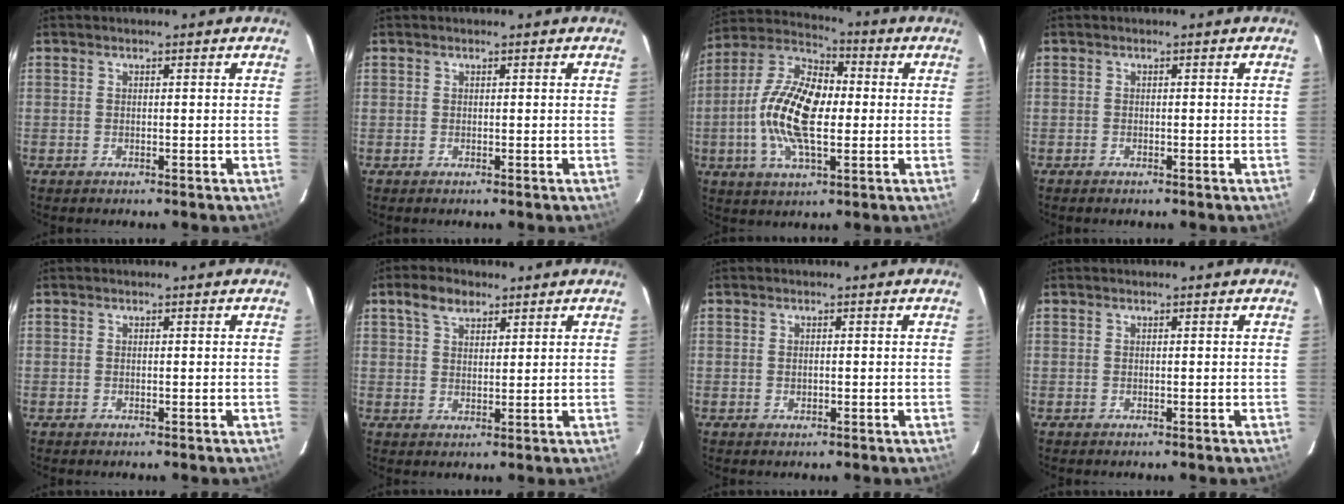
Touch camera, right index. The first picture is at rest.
{"total": 0.5, "force": [0.0, 0.5, -0.2], "torque": [0.004, 0.001, -0.001]}
{"total": 16.1, "force": [-1.1, 7.3, 14.4], "torque": [-0.285, 0.012, -0.031]}
{"total": 0.5, "force": [-0.5, 0.2, 0.1], "torque": [-0.005, -0.002, -0.010]}
{"total": 0.0}
{"total": 4.9, "force": [3.0, 2.8, 2.7], "torque": [-0.047, 0.014, 0.055]}
{"total": 0.9, "force": [0.0, 0.6, 0.7], "torque": [-0.011, 0.002, 0.000]}
{"total": 0.0}